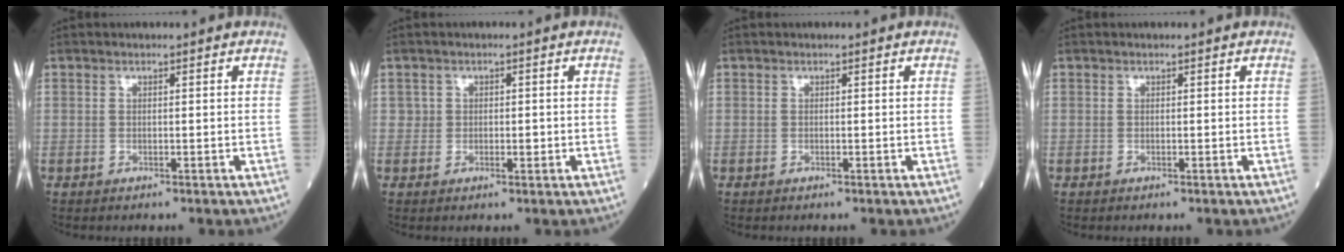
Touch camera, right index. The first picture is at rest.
{"total": 1.7, "force": [0.0, 1.3, 1.0], "torque": [-0.015, 0.002, 0.001]}
{"total": 0.0}
{"total": 0.0}